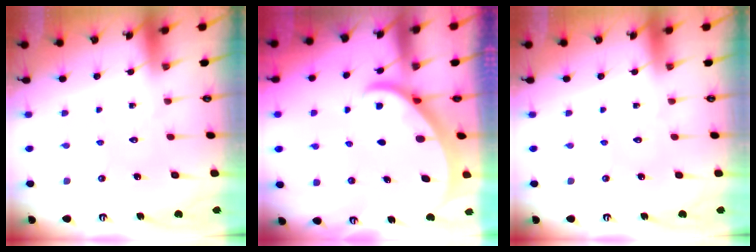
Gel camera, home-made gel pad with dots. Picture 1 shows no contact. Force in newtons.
{"total": 2.3, "press": 2.3, "slide": 0.3}
{"total": 0.0}